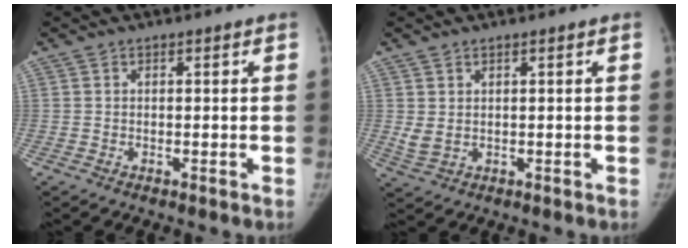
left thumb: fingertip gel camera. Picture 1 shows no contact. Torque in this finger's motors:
{"motor_torque": [0.08, 0.07, 0.60, -0.17, 0.03]}